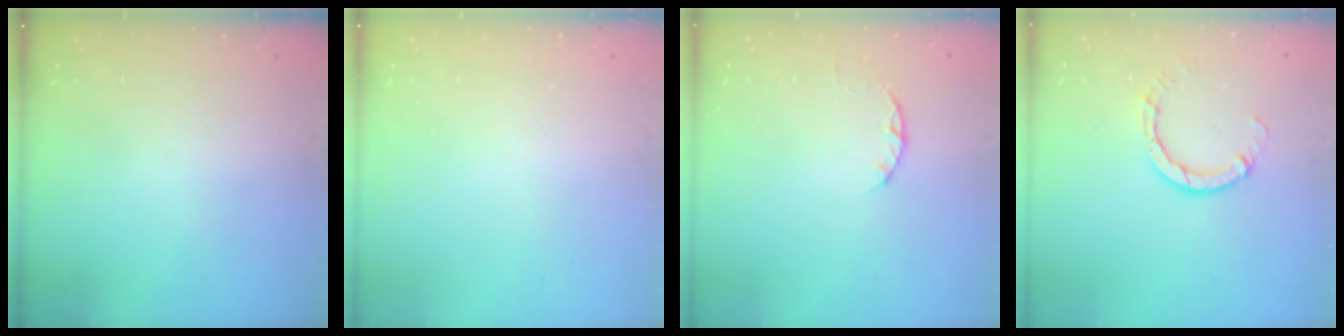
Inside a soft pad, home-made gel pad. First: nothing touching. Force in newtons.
{"total": 0.0}
{"total": 2.4, "press": 2.4, "slide": 0.4}
{"total": 4.5, "press": 4.5, "slide": 0.3}